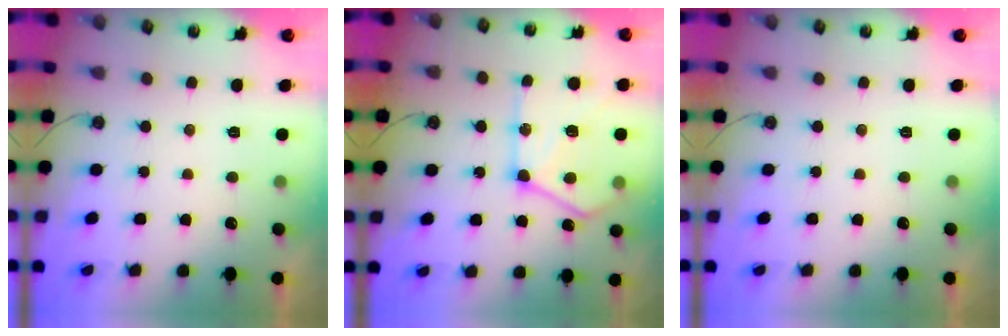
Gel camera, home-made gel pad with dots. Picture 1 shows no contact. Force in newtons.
{"total": 20.6, "press": 20.5, "slide": 2.2}
{"total": 0.0}